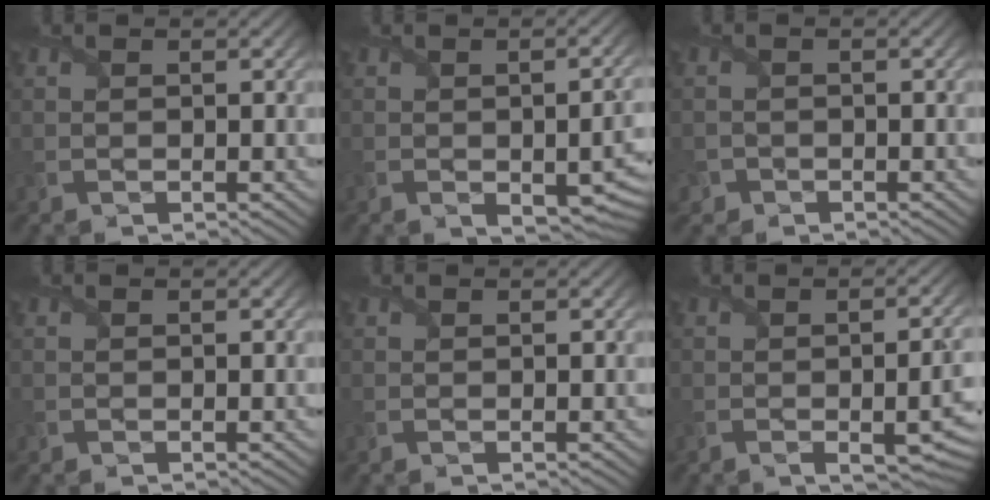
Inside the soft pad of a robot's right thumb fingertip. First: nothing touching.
{"total": 8.0, "force": [-2.5, 4.3, 6.2], "torque": [-0.084, -0.043, -0.009]}
{"total": 1.4, "force": [-0.9, 1.2, 0.0], "torque": [0.007, -0.005, -0.018]}
{"total": 0.0}
{"total": 0.0}
{"total": 7.6, "force": [-2.5, 2.8, 6.6], "torque": [-0.081, -0.028, -0.014]}